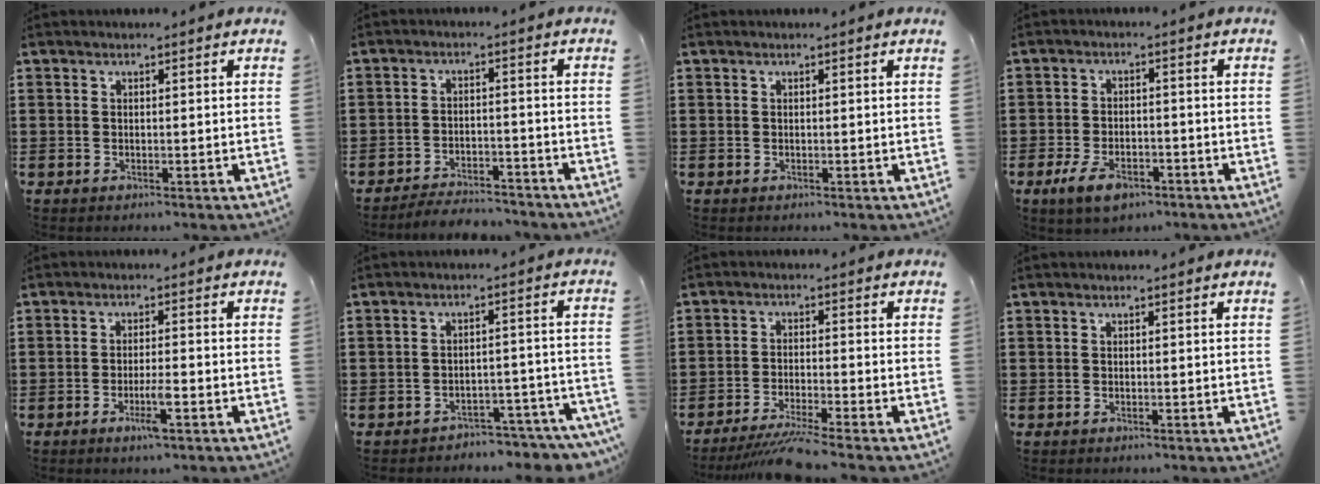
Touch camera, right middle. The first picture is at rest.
{"total": 3.8, "force": [-3.8, 0.3, 0.3], "torque": [-0.010, 0.004, -0.080]}
{"total": 0.0}
{"total": 4.8, "force": [-3.0, 2.2, 3.1], "torque": [-0.064, 0.004, -0.057]}
{"total": 3.8, "force": [-1.8, 0.6, 3.3], "torque": [-0.060, -0.002, -0.034]}
{"total": 3.4, "force": [-3.4, 0.2, 0.6], "torque": [-0.014, 0.005, -0.068]}
{"total": 4.8, "force": [-4.2, -0.4, 2.3], "torque": [-0.045, -0.016, -0.079]}
{"total": 0.0}